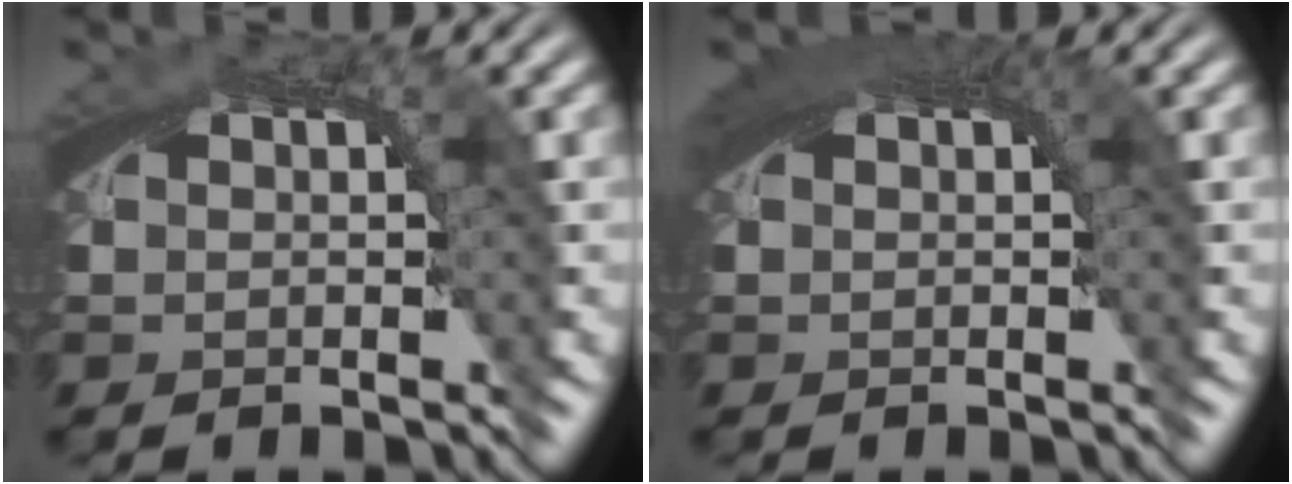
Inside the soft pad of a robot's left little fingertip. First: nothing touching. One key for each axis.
{"total": 2.1, "fx": 0.9, "fy": 0.4, "fz": 1.9, "tx": -0.021, "ty": 0.008, "tz": 0.014}